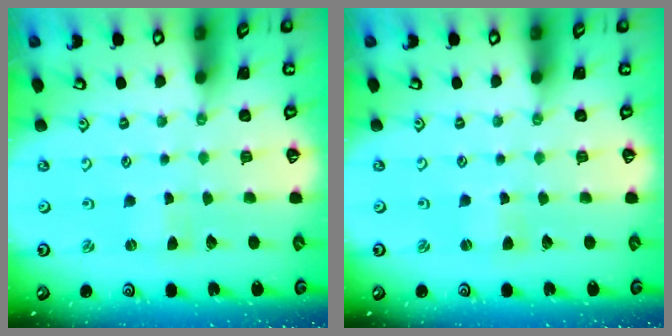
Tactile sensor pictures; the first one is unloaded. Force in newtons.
{"total": 1.9, "press": 1.9, "slide": 0.4}